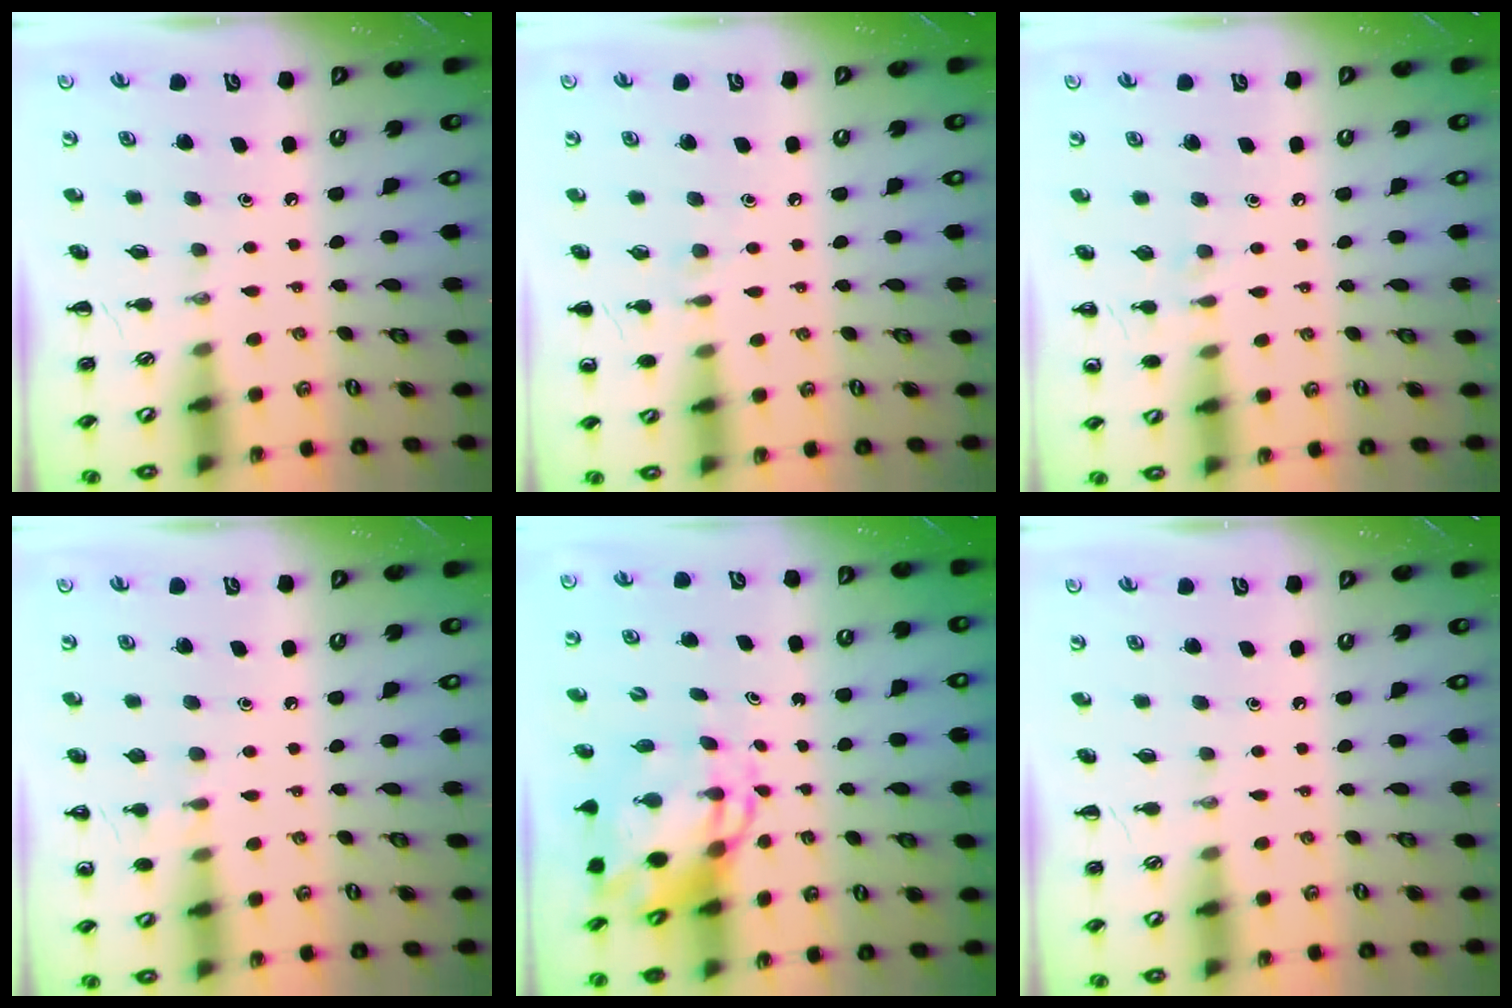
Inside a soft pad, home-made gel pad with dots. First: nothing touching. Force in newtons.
{"total": 6.2, "press": 5.9, "slide": 1.9}
{"total": 4.5, "press": 4.3, "slide": 1.6}
{"total": 6.0, "press": 5.7, "slide": 1.9}
{"total": 5.8, "press": 5.5, "slide": 1.6}
{"total": 0.0}